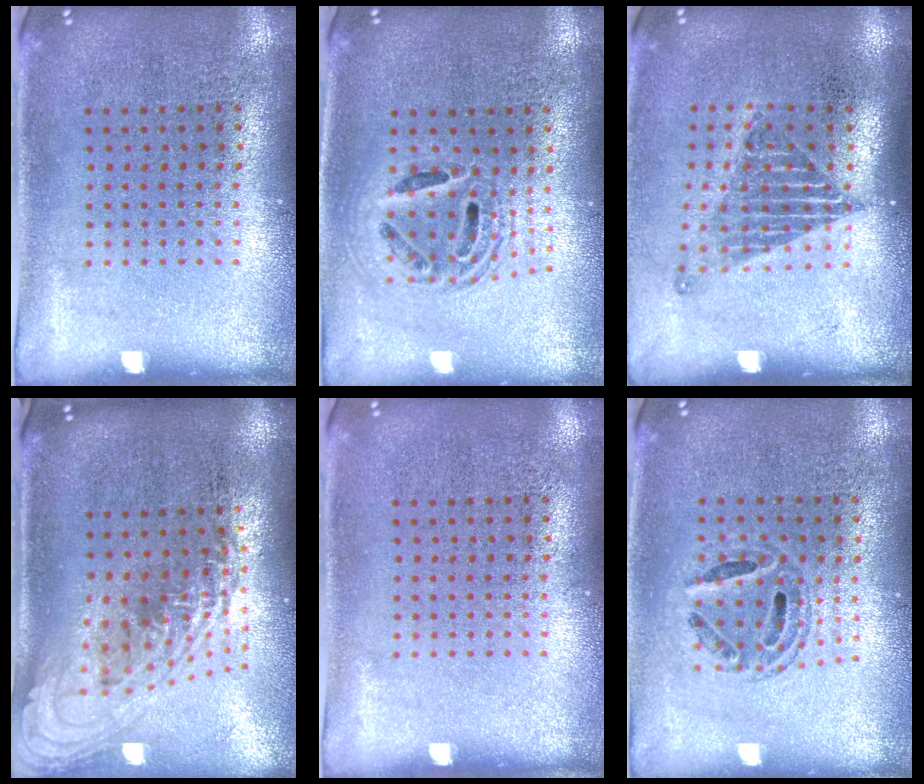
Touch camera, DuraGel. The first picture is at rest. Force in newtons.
{"total": 1.7, "press": 1.4, "slide": 1.0}
{"total": 1.5, "press": 1.2, "slide": 0.9}
{"total": 2.2, "press": 1.6, "slide": 1.5}
{"total": 0.0}
{"total": 0.8, "press": 0.7, "slide": 0.2}